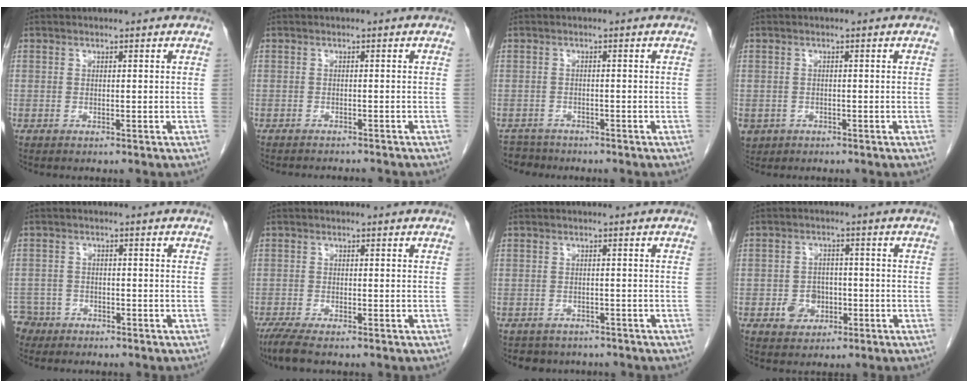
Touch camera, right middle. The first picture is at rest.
{"total": 5.5, "force": [-5.2, 0.6, 1.5], "torque": [-0.013, -0.008, -0.064]}
{"total": 2.8, "force": [-2.6, 0.9, -0.8], "torque": [0.010, -0.004, -0.046]}
{"total": 3.7, "force": [-1.8, 3.1, 0.8], "torque": [-0.020, -0.001, -0.024]}
{"total": 4.9, "force": [-3.9, 3.0, -0.6], "torque": [0.007, 0.003, -0.074]}
{"total": 4.5, "force": [-3.5, 0.6, 2.7], "torque": [-0.054, -0.013, -0.060]}
{"total": 4.7, "force": [-4.0, 2.4, 0.3], "torque": [-0.005, 0.008, -0.051]}
{"total": 4.4, "force": [-1.6, 3.6, 2.0], "torque": [-0.032, 0.007, -0.019]}